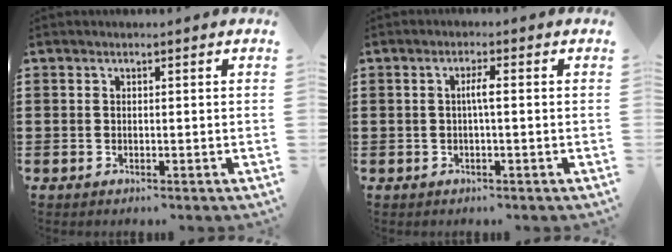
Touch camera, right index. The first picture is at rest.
{"total": 2.2, "force": [-0.2, 0.1, 2.1], "torque": [-0.041, 0.001, -0.006]}